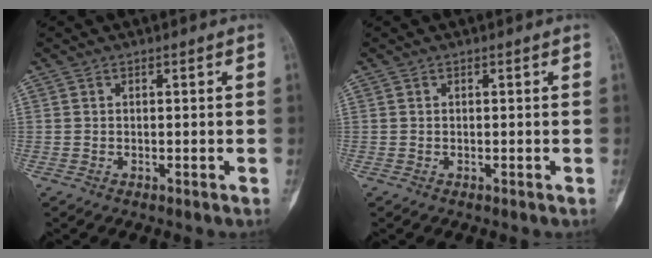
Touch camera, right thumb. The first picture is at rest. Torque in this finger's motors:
{"motor_torque": [0.04, 0.01, 0.00, -0.01, 0.00]}